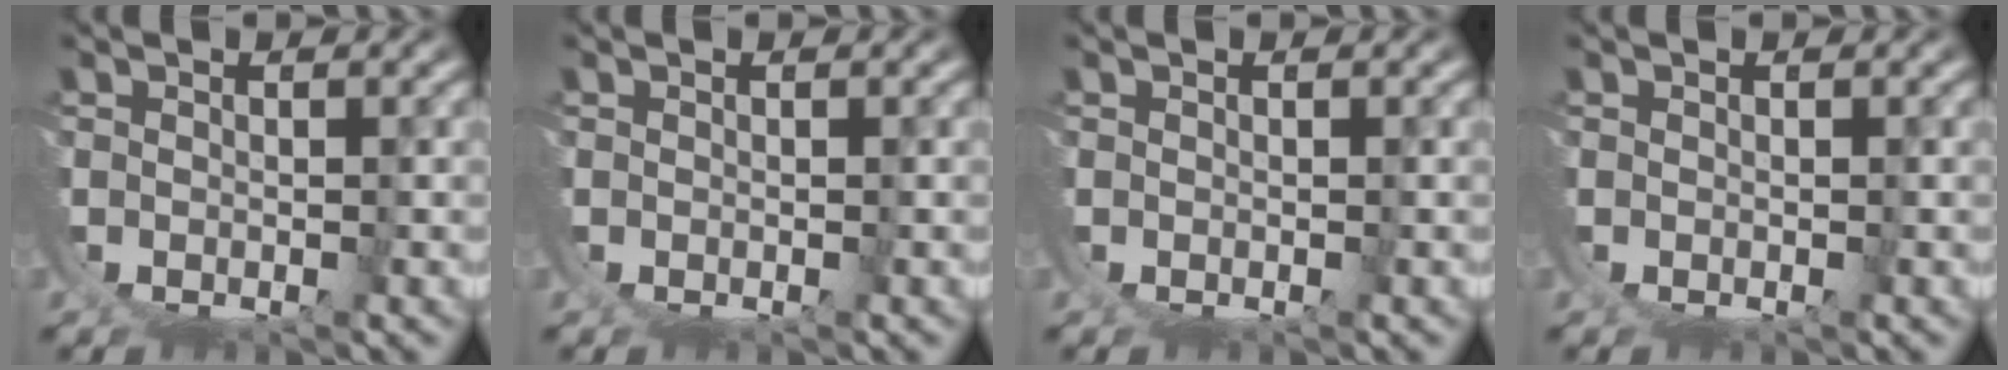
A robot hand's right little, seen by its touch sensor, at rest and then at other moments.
{"total": 0.0}
{"total": 0.0}
{"total": 0.0}